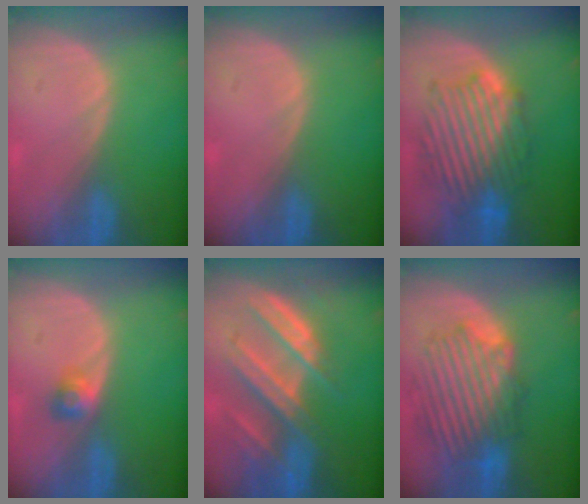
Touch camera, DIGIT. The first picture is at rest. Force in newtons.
{"total": 0.0}
{"total": 10.2, "press": 10.2, "slide": 0.4}
{"total": 2.6, "press": 2.3, "slide": 1.1}
{"total": 9.0, "press": 8.2, "slide": 3.7}
{"total": 9.6, "press": 9.6, "slide": 0.4}